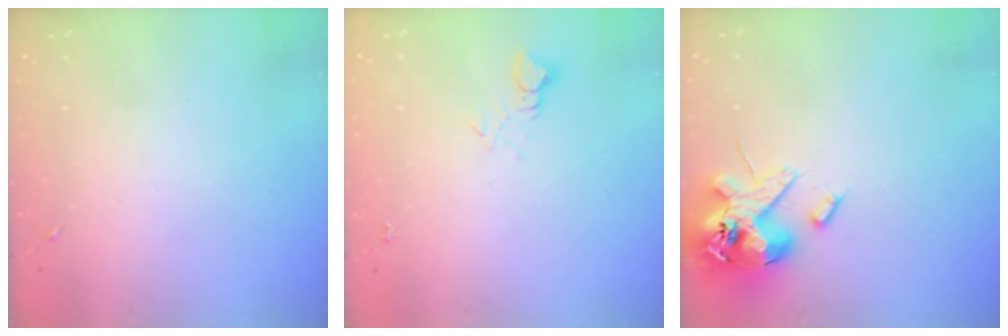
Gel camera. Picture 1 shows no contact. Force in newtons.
{"total": 4.2, "press": 4.2, "slide": 0.4}
{"total": 15.7, "press": 15.5, "slide": 2.7}